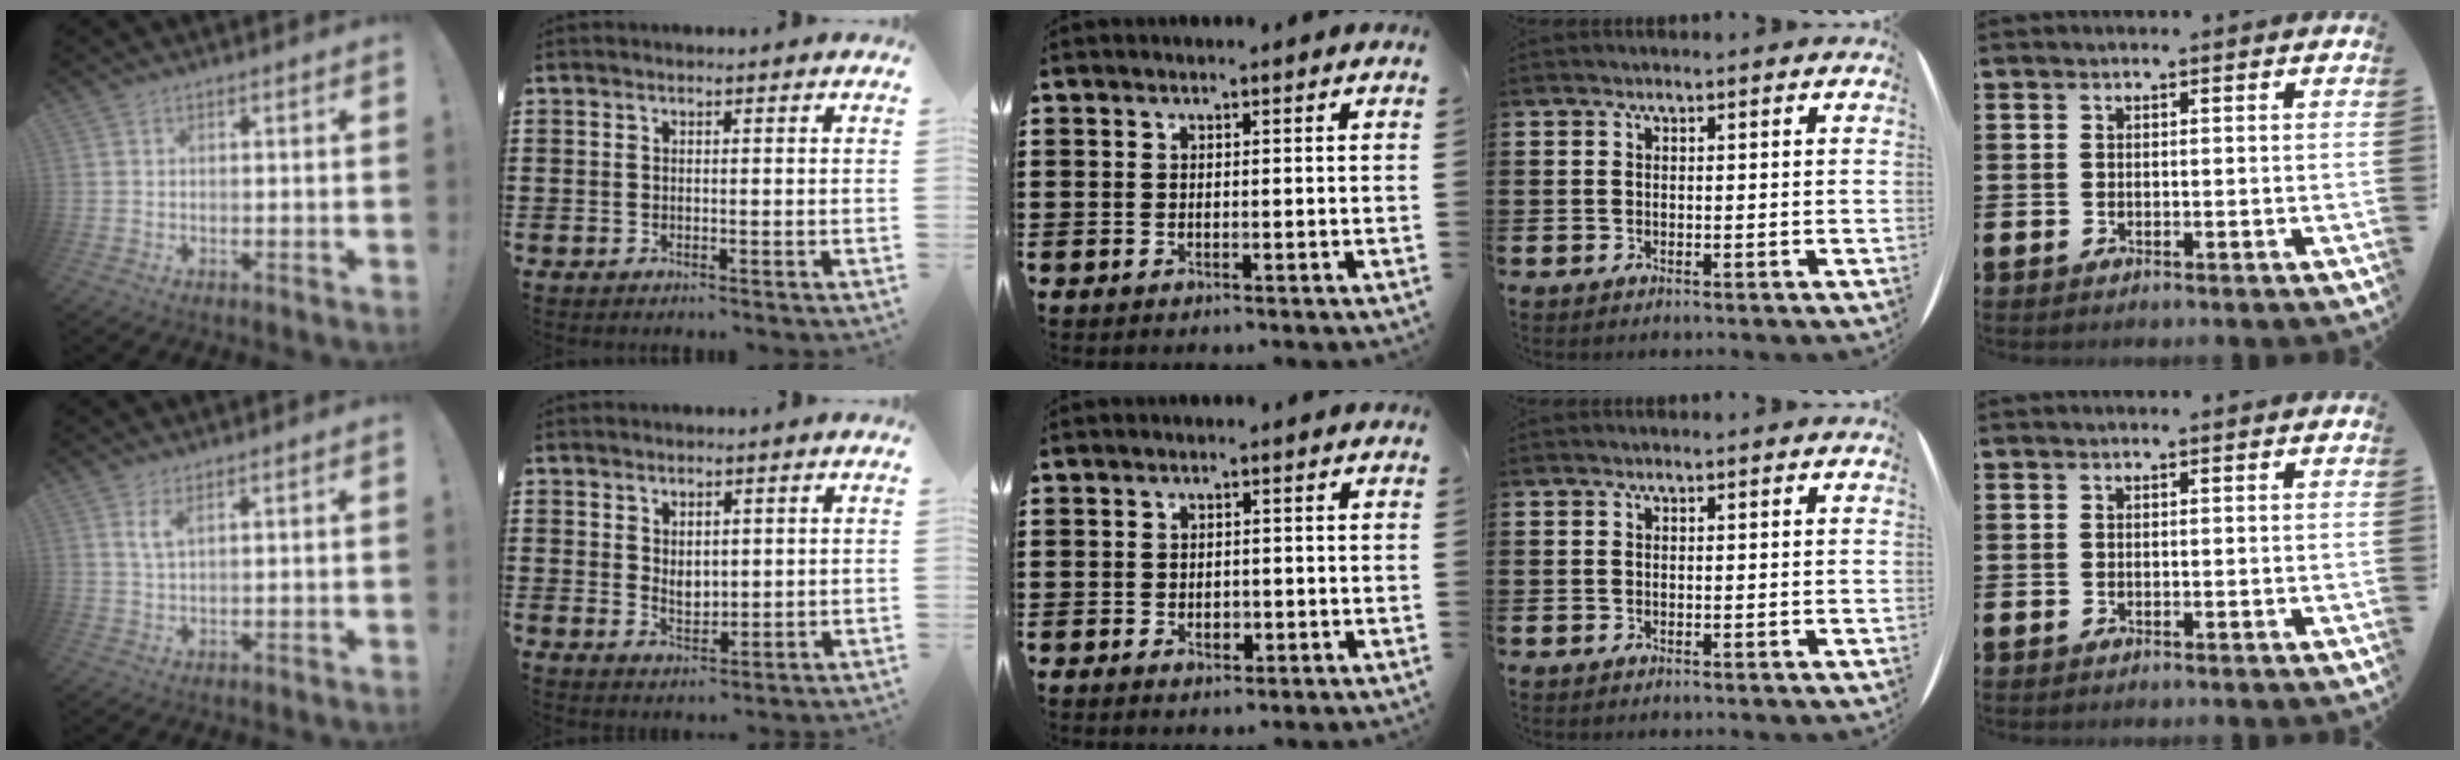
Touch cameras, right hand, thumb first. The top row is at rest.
{"thumb": {"total": 3.4, "force": [2.0, 0.8, 2.6], "torque": [-0.039, -0.008, 0.032]}, "index": {"total": 2.6, "force": [1.0, 1.7, 1.6], "torque": [-0.027, 0.003, 0.017]}, "middle": {"total": 1.6, "force": [-0.6, 0.9, 1.2], "torque": [-0.022, 0.003, -0.012]}}